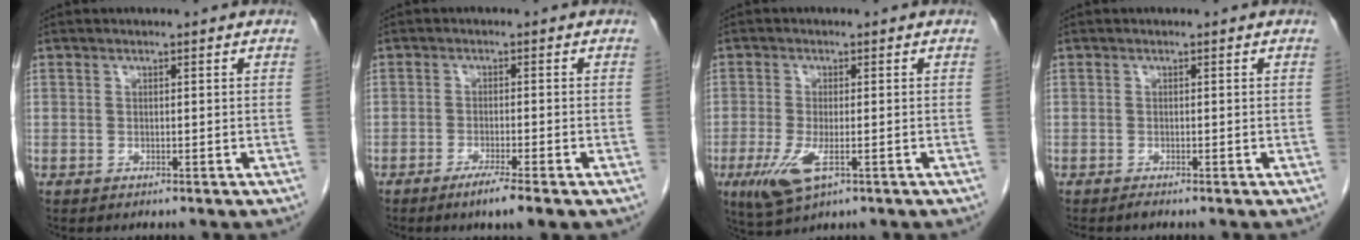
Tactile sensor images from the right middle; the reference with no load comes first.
{"total": 3.9, "force": [-2.5, -0.2, 2.9], "torque": [-0.052, -0.010, -0.045]}
{"total": 5.9, "force": [-2.4, 1.9, 5.1], "torque": [-0.107, -0.016, -0.035]}
{"total": 0.5, "force": [-0.5, -0.1, 0.2], "torque": [-0.006, 0.000, -0.009]}